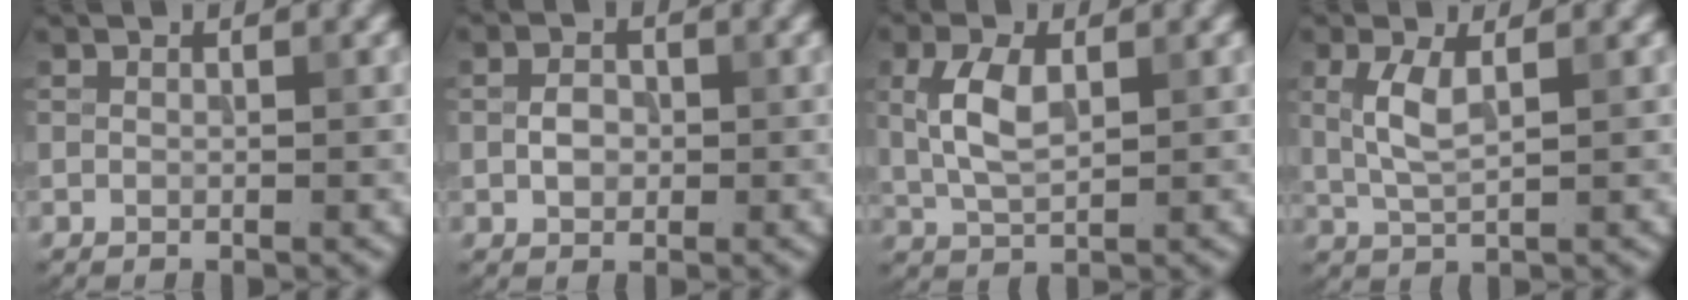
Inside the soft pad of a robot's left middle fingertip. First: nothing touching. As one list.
[{"total": 2.0, "force": [-0.2, 1.5, 1.3], "torque": [-0.024, 0.002, -0.008]}, {"total": 4.2, "force": [0.6, 2.2, 3.5], "torque": [-0.081, 0.003, 0.014]}, {"total": 3.0, "force": [0.6, 1.1, 2.8], "torque": [-0.066, 0.002, 0.015]}]